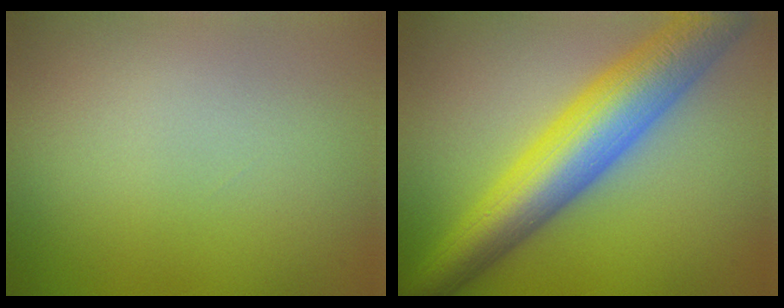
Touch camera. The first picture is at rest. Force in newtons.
{"total": 9.7, "press": 9.7, "slide": 0.2}